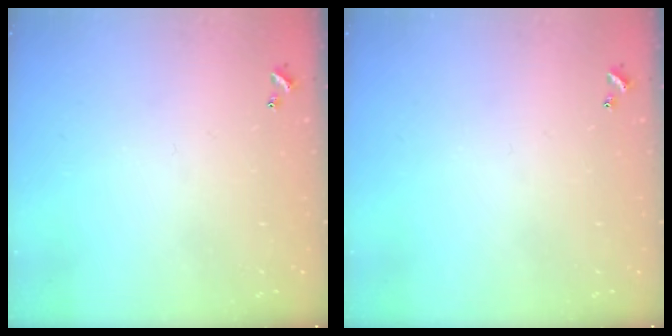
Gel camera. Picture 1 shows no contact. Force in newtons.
{"total": 0.0}